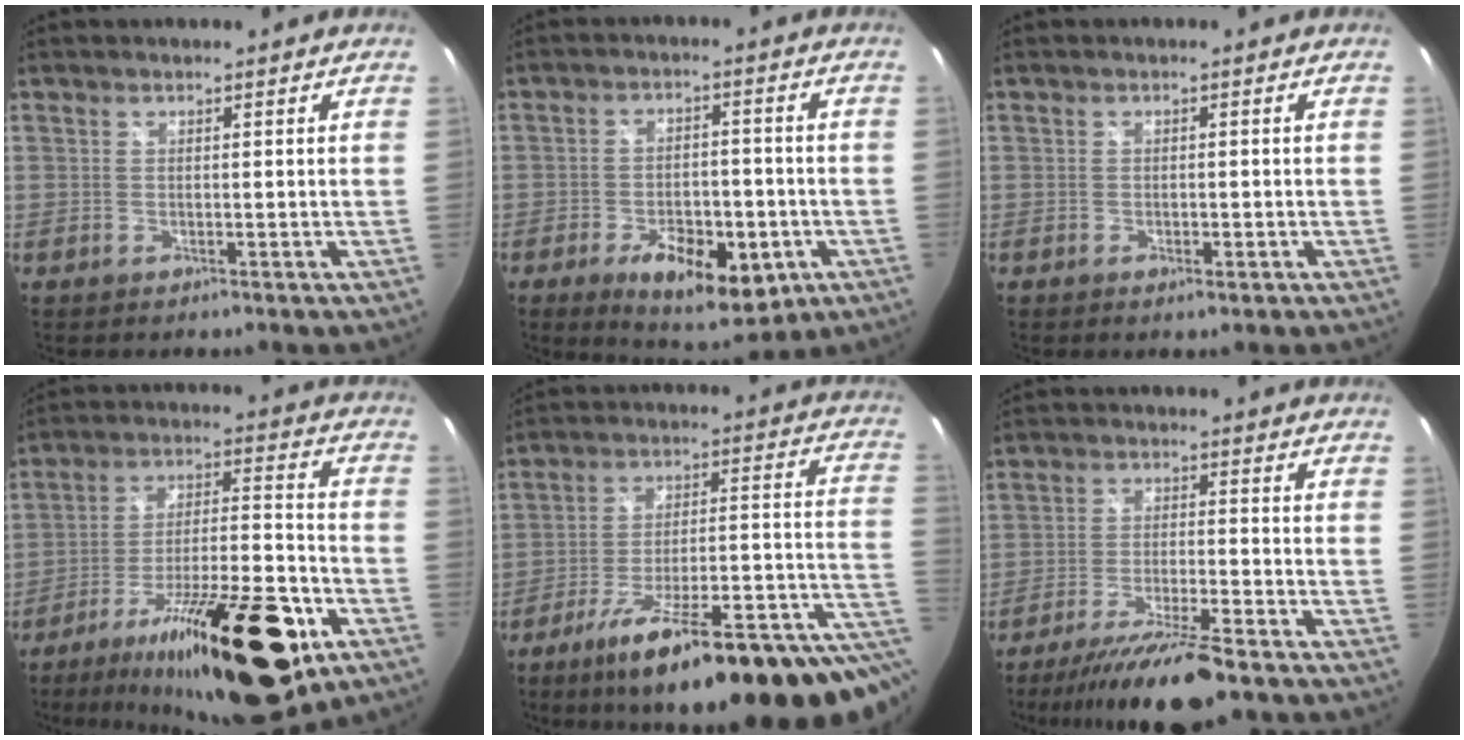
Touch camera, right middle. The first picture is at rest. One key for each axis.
{"total": 14.4, "fx": -6.6, "fy": 6.9, "fz": 10.7, "tx": -0.190, "ty": -0.014, "tz": -0.083}
{"total": 1.9, "fx": -0.9, "fy": 0.9, "fz": 1.4, "tx": -0.023, "ty": -0.004, "tz": -0.014}
{"total": 27.1, "fx": -15.9, "fy": 8.8, "fz": 20.2, "tx": -0.330, "ty": -0.019, "tz": -0.240}
{"total": 25.3, "fx": -9.7, "fy": 5.5, "fz": 22.7, "tx": -0.316, "ty": -0.031, "tz": -0.138}
{"total": 13.9, "fx": -11.3, "fy": 1.1, "fz": 7.9, "tx": -0.163, "ty": -0.019, "tz": -0.193}